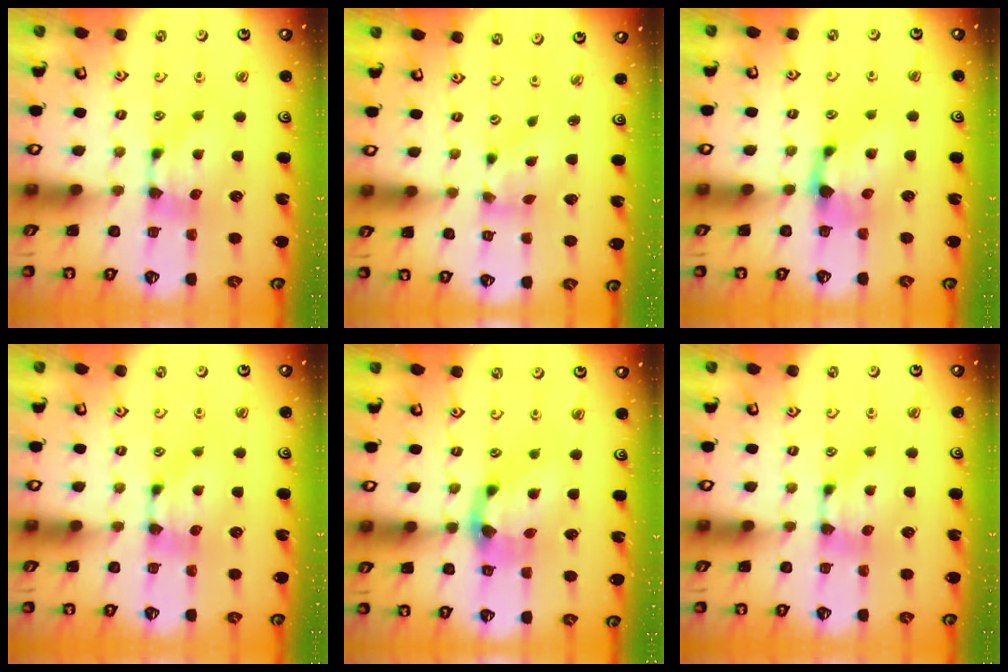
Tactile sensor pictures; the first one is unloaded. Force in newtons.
{"total": 2.9, "press": 2.4, "slide": 1.6}
{"total": 1.4, "press": 0.9, "slide": 1.1}
{"total": 0.0}
{"total": 4.0, "press": 3.5, "slide": 2.1}
{"total": 0.0}